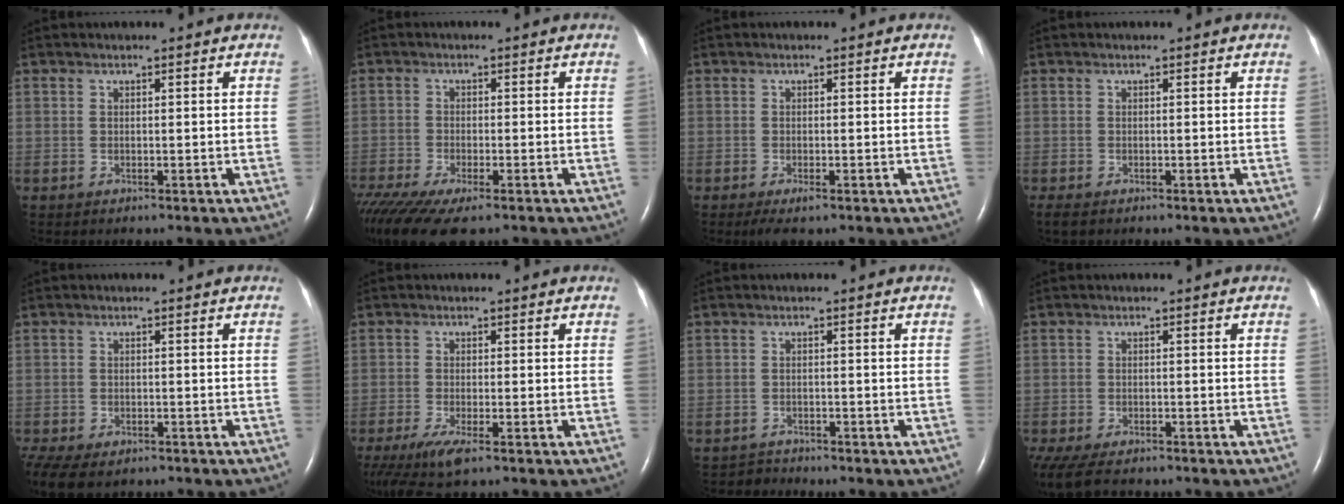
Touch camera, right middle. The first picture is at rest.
{"total": 11.4, "force": [-8.3, 2.6, 7.3], "torque": [-0.142, -0.022, -0.137]}
{"total": 2.1, "force": [-1.2, 0.5, 1.7], "torque": [-0.034, -0.006, -0.020]}
{"total": 1.8, "force": [-1.4, 0.7, 1.0], "torque": [-0.023, -0.006, -0.019]}
{"total": 14.3, "force": [-9.2, 8.4, 7.1], "torque": [-0.207, -0.028, -0.122]}
{"total": 5.9, "force": [-3.8, 0.9, 4.4], "torque": [-0.087, -0.019, -0.068]}
{"total": 1.7, "force": [-1.4, 0.3, -0.9], "torque": [0.016, -0.007, -0.026]}
{"total": 10.7, "force": [-8.4, 3.9, 5.4], "torque": [-0.124, -0.017, -0.123]}